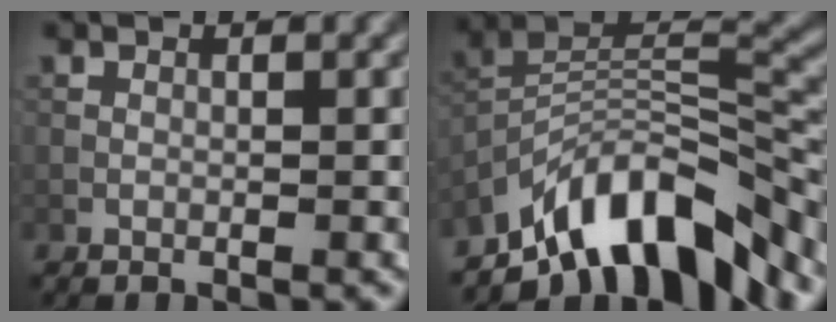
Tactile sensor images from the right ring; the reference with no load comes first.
{"total": 11.1, "force": [-8.0, 3.7, 6.8], "torque": [-0.110, 0.007, -0.150]}